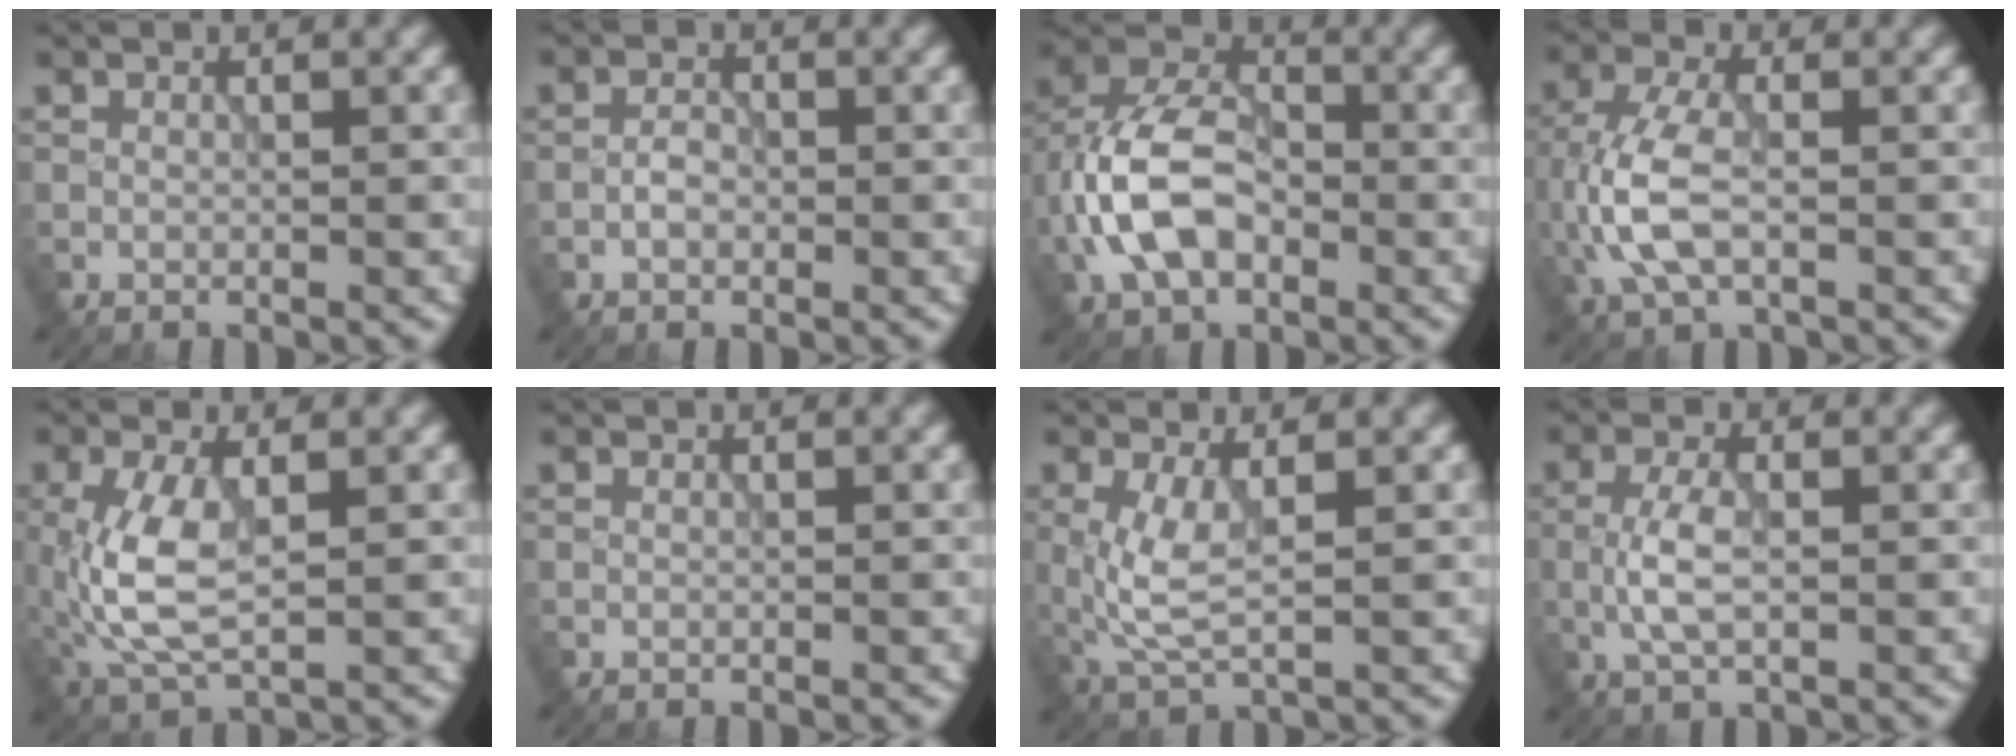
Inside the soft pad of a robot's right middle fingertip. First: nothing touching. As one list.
[{"total": 1.5, "force": [-0.5, 0.9, 1.0], "torque": [-0.019, 0.004, -0.013]}, {"total": 8.1, "force": [-2.1, 5.1, 5.9], "torque": [-0.126, 0.017, -0.048]}, {"total": 5.6, "force": [-1.0, 2.8, 4.8], "torque": [-0.119, 0.001, -0.022]}, {"total": 6.0, "force": [0.0, 2.7, 5.3], "torque": [-0.132, -0.004, 0.005]}, {"total": 0.0}, {"total": 4.0, "force": [0.4, 1.3, 3.7], "torque": [-0.096, -0.005, 0.008]}, {"total": 3.3, "force": [-0.5, 1.2, 3.0], "torque": [-0.071, 0.001, -0.013]}]